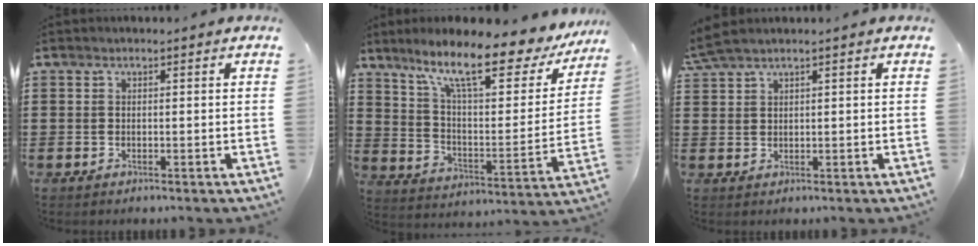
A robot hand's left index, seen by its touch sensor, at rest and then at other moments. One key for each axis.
{"total": 14.0, "fx": 10.0, "fy": 2.5, "fz": 9.4, "tx": -0.190, "ty": -0.049, "tz": 0.162}
{"total": 2.3, "fx": 1.8, "fy": 0.2, "fz": 1.4, "tx": -0.032, "ty": 0.001, "tz": 0.035}